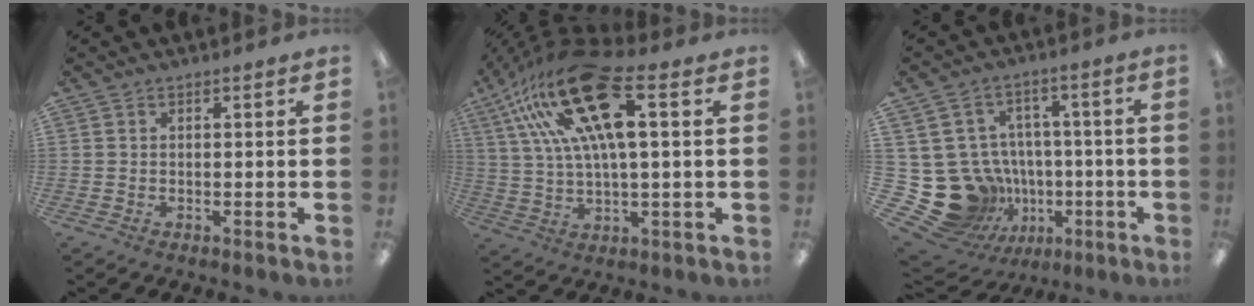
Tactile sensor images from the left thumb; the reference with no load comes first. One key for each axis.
{"total": 23.5, "fx": 10.5, "fy": 8.8, "fz": 19.0, "tx": -0.362, "ty": -0.026, "tz": 0.177}
{"total": 18.2, "fx": -4.1, "fy": 16.5, "fz": 6.6, "tx": -0.136, "ty": 0.008, "tz": -0.020}